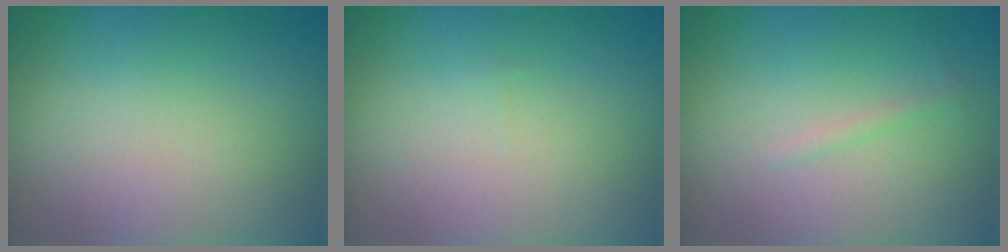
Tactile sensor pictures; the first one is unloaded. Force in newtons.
{"total": 0.0}
{"total": 0.6, "press": 0.6, "slide": 0.0}